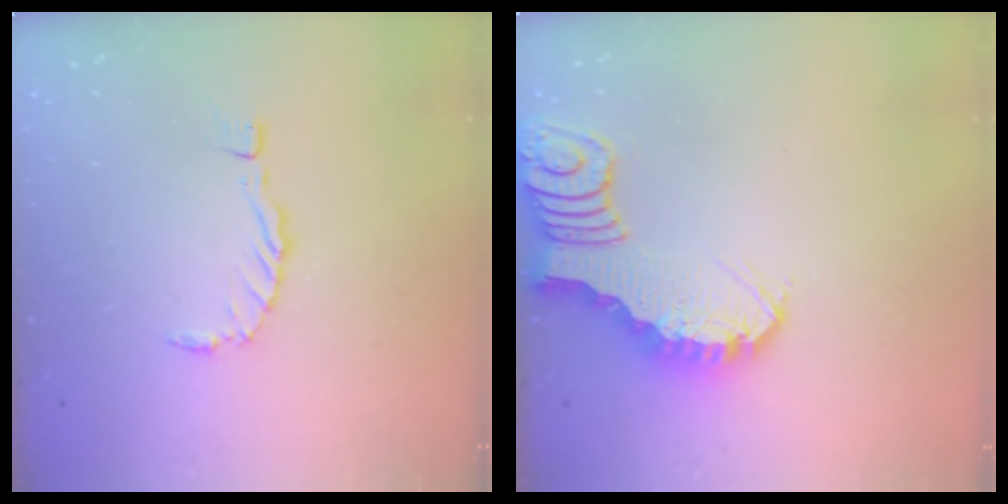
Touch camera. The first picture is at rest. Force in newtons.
{"total": 2.9, "press": 2.8, "slide": 0.4}